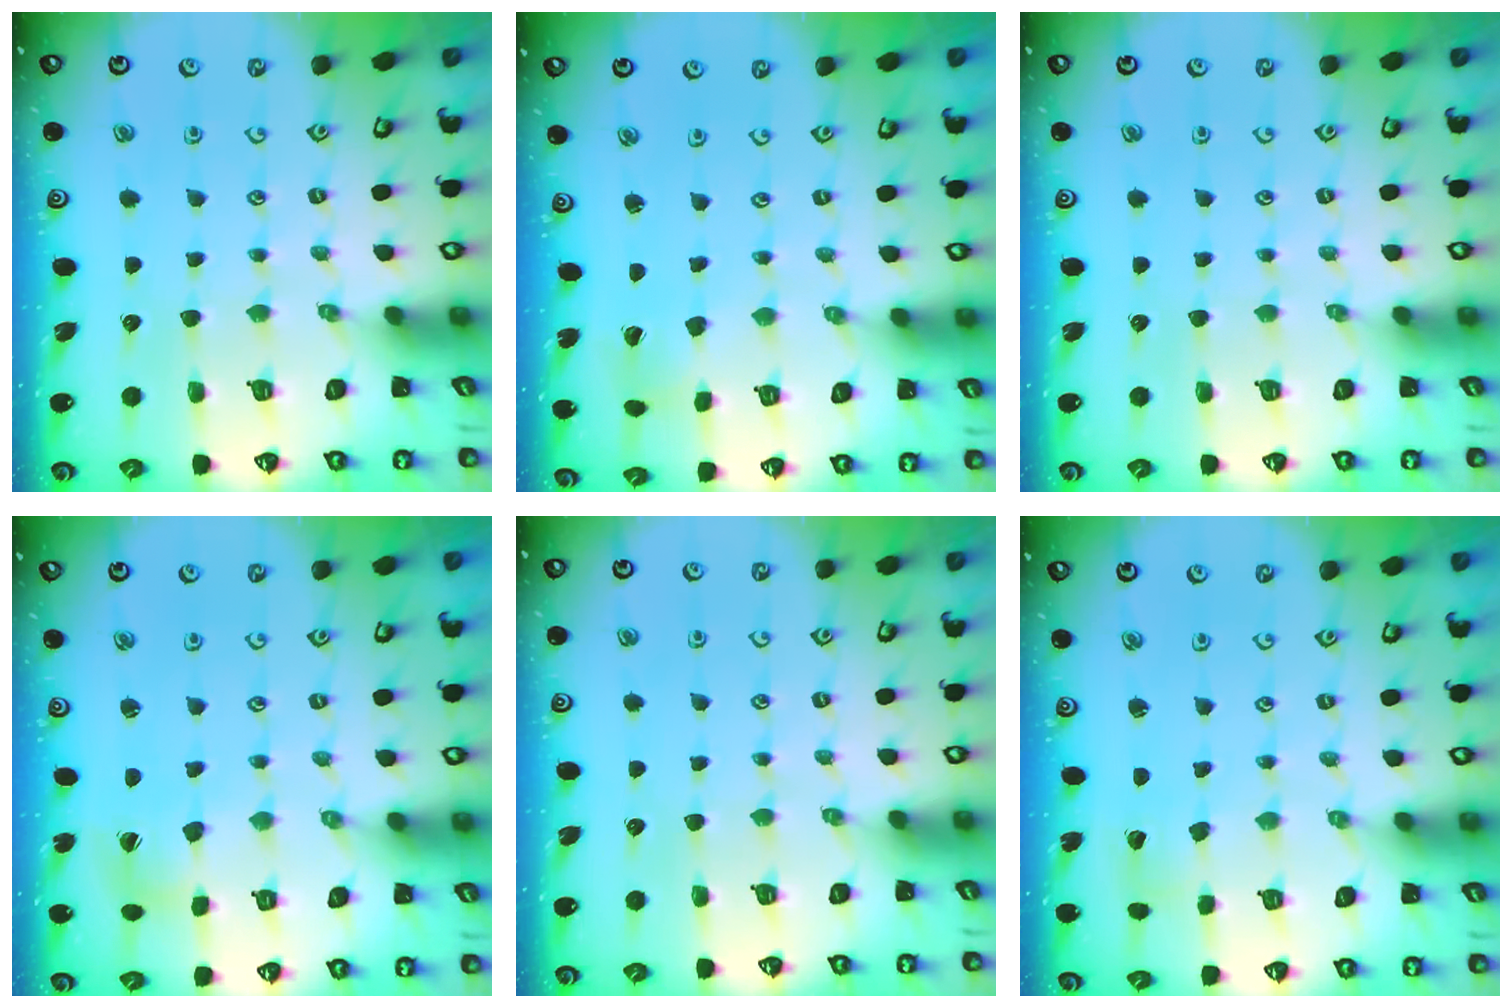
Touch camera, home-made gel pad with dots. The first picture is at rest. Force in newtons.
{"total": 1.8, "press": 1.8, "slide": 0.1}
{"total": 0.0}
{"total": 3.0, "press": 3.0, "slide": 0.4}
{"total": 0.0}
{"total": 1.4, "press": 1.4, "slide": 0.1}